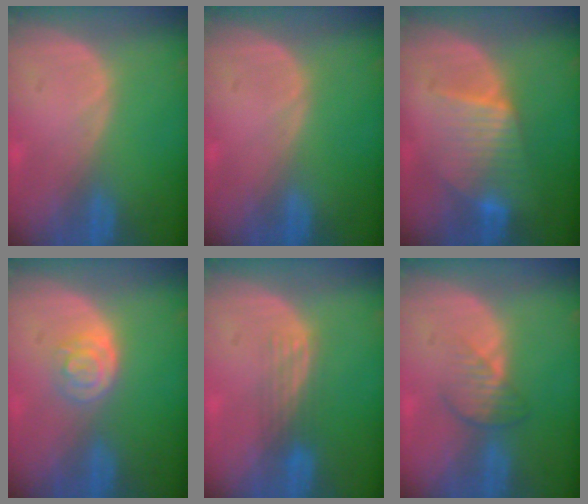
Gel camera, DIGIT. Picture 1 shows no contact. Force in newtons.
{"total": 0.0}
{"total": 6.6, "press": 6.6, "slide": 0.1}
{"total": 3.6, "press": 3.5, "slide": 1.1}
{"total": 2.9, "press": 2.8, "slide": 1.0}
{"total": 3.7, "press": 3.3, "slide": 1.8}